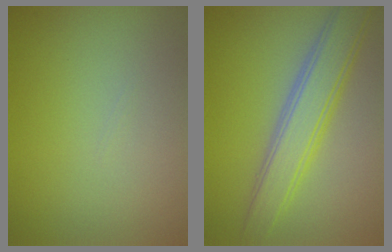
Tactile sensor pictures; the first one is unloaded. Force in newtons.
{"total": 5.0, "press": 5.0, "slide": 0.2}